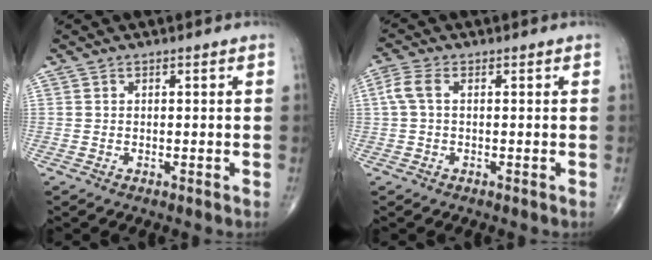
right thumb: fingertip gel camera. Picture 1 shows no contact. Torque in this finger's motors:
{"motor_torque": [-0.06, 0.11, 0.10, -0.01, 0.04]}